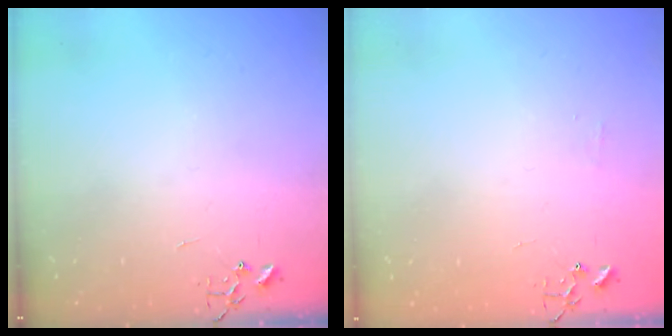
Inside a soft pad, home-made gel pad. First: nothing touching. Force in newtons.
{"total": 3.9, "press": 3.8, "slide": 0.6}